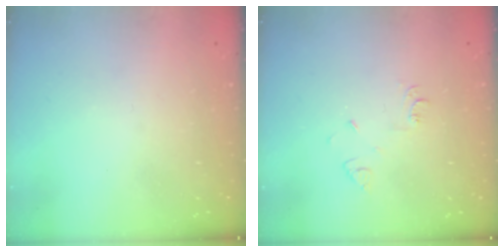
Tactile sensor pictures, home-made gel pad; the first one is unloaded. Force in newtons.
{"total": 4.9, "press": 4.8, "slide": 0.7}